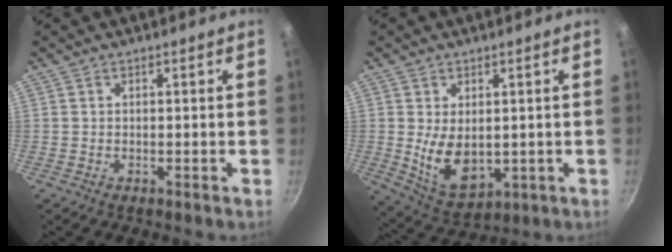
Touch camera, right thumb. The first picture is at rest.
{"total": 9.6, "force": [0.3, 6.0, 7.5], "torque": [-0.117, -0.023, 0.032]}